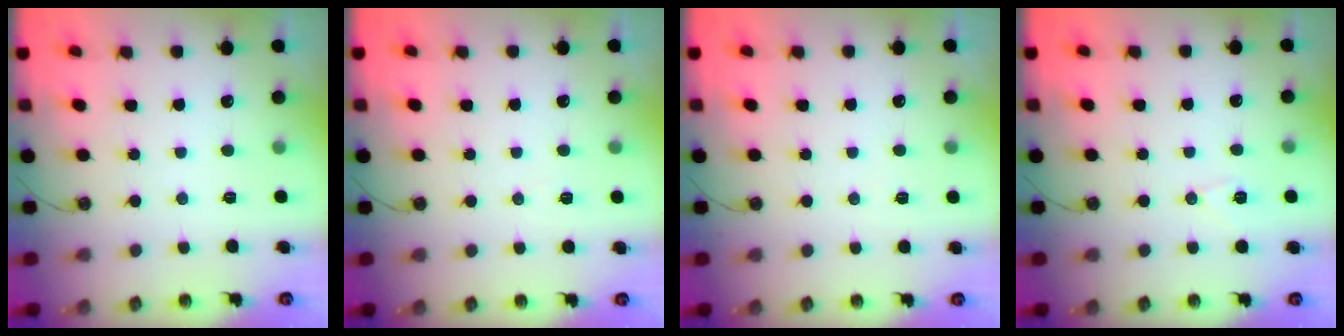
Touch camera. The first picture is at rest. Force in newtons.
{"total": 5.3, "press": 2.9, "slide": 4.4}
{"total": 4.8, "press": 2.5, "slide": 4.1}
{"total": 6.6, "press": 6.5, "slide": 1.1}